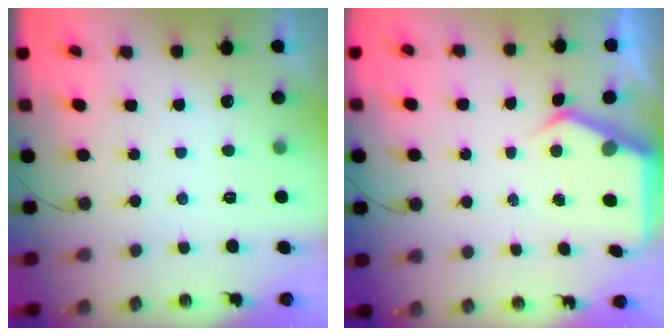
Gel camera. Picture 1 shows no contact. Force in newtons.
{"total": 4.4, "press": 4.4, "slide": 0.4}